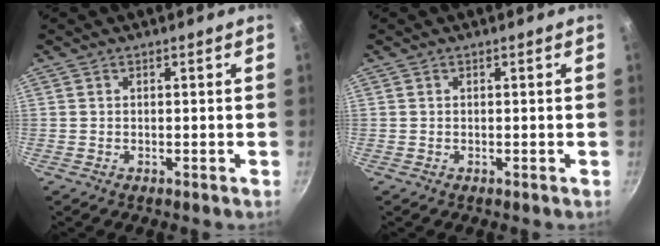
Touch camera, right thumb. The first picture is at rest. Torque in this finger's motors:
{"motor_torque": [0.00, 0.00, 0.25, 0.25, 0.02]}